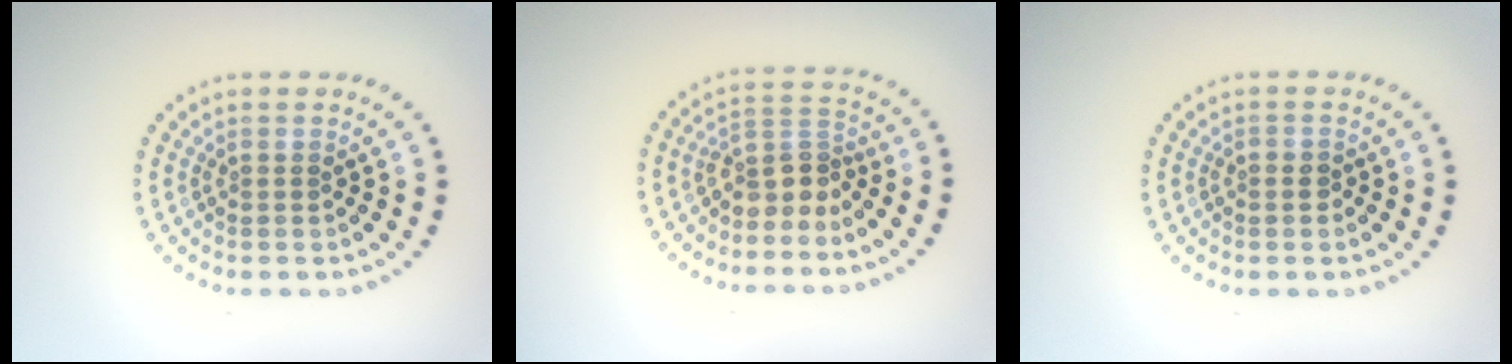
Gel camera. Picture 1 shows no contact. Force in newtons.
{"total": 3.0, "press": 2.3, "slide": 1.9}
{"total": 0.6, "press": 0.5, "slide": 0.2}